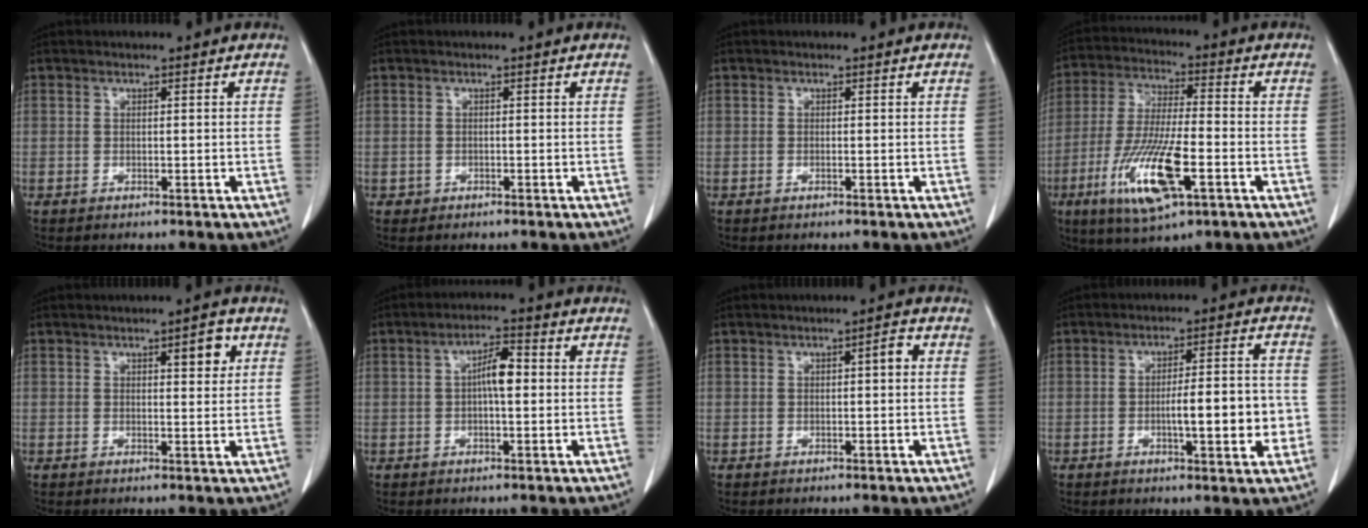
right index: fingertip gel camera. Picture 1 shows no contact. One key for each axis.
{"total": 0.8, "fx": -0.4, "fy": 0.6, "fz": 0.0, "tx": -0.002, "ty": 0.004, "tz": -0.007}
{"total": 0.0}
{"total": 14.3, "fx": -5.5, "fy": 2.8, "fz": 12.9, "tx": -0.264, "ty": -0.023, "tz": -0.097}
{"total": 3.6, "fx": 1.6, "fy": 0.9, "fz": 3.2, "tx": -0.042, "ty": -0.002, "tz": 0.020}
{"total": 4.7, "fx": 0.3, "fy": 1.3, "fz": 4.6, "tx": -0.081, "ty": 0.013, "tz": 0.001}
{"total": 1.8, "fx": 0.2, "fy": 0.4, "fz": 1.7, "tx": -0.026, "ty": 0.005, "tz": 0.002}
{"total": 9.3, "fx": -1.9, "fy": 1.8, "fz": 9.0, "tx": -0.134, "ty": 0.012, "tz": -0.025}